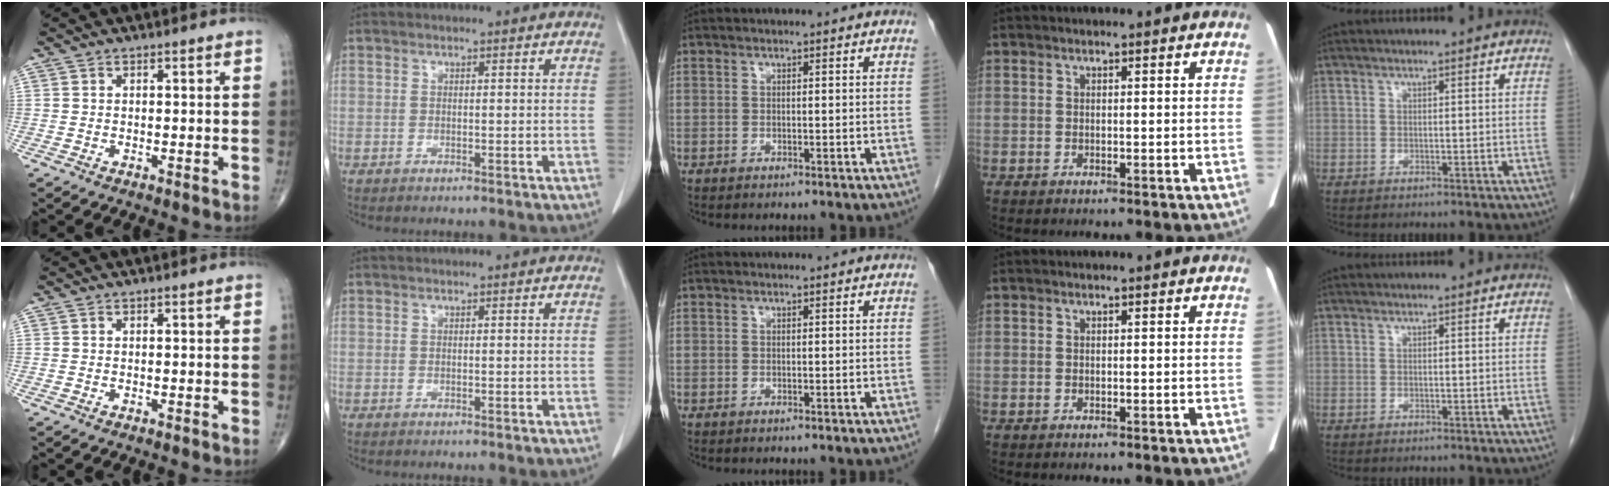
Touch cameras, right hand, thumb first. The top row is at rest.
{}